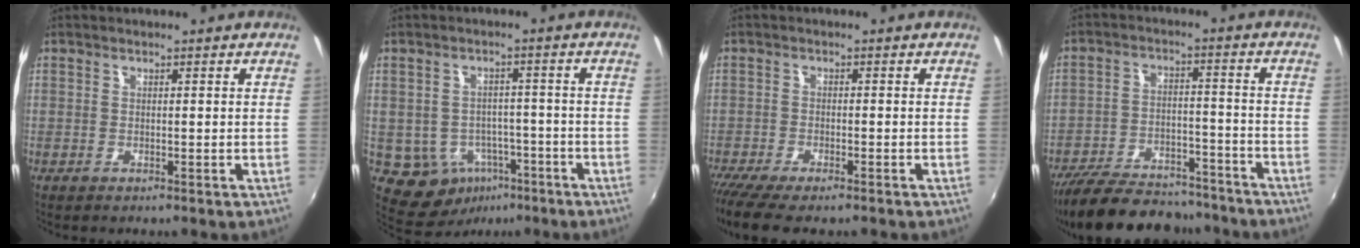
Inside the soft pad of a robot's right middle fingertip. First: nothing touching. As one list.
[{"total": 8.5, "force": [-3.9, 6.9, 3.2], "torque": [-0.072, 0.013, -0.033]}, {"total": 7.5, "force": [-6.1, 1.2, 4.2], "torque": [-0.103, -0.038, -0.109]}, {"total": 22.0, "force": [-18.5, 7.5, 9.3], "torque": [-0.195, -0.003, -0.264]}]